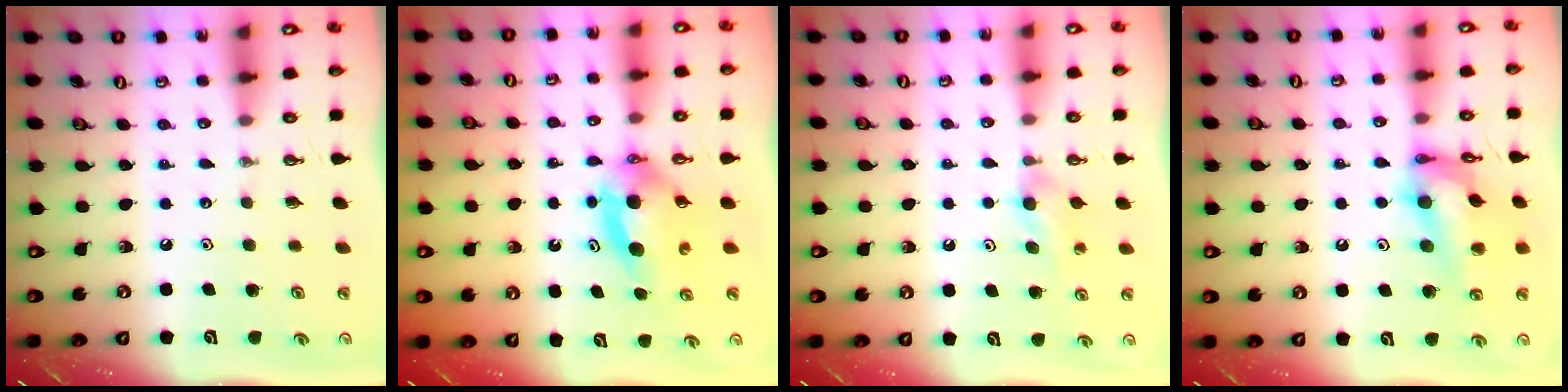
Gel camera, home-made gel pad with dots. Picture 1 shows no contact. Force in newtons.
{"total": 8.0, "press": 5.1, "slide": 6.1}
{"total": 4.6, "press": 4.6, "slide": 0.8}
{"total": 15.5, "press": 15.4, "slide": 1.1}